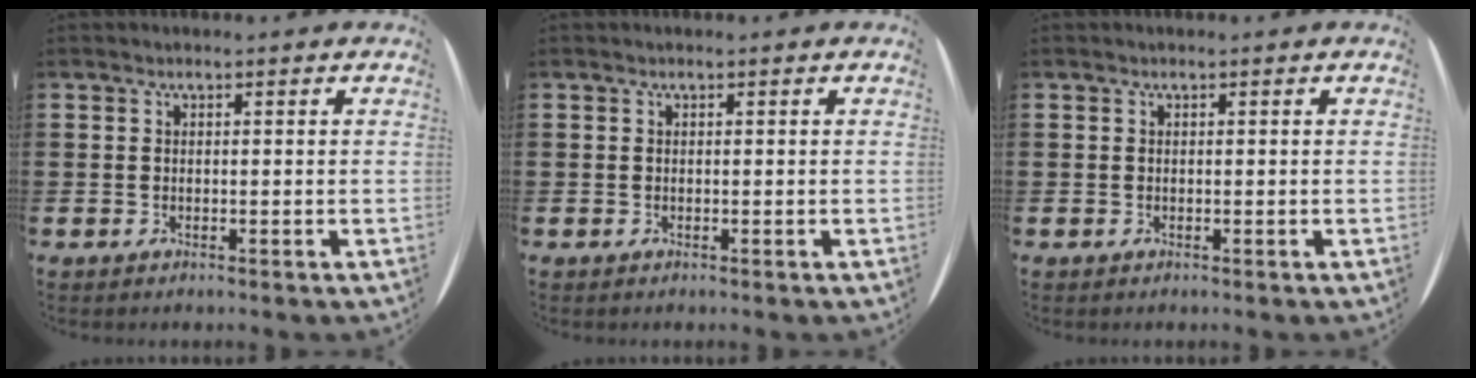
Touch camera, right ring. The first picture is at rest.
{"total": 0.0}
{"total": 0.0}